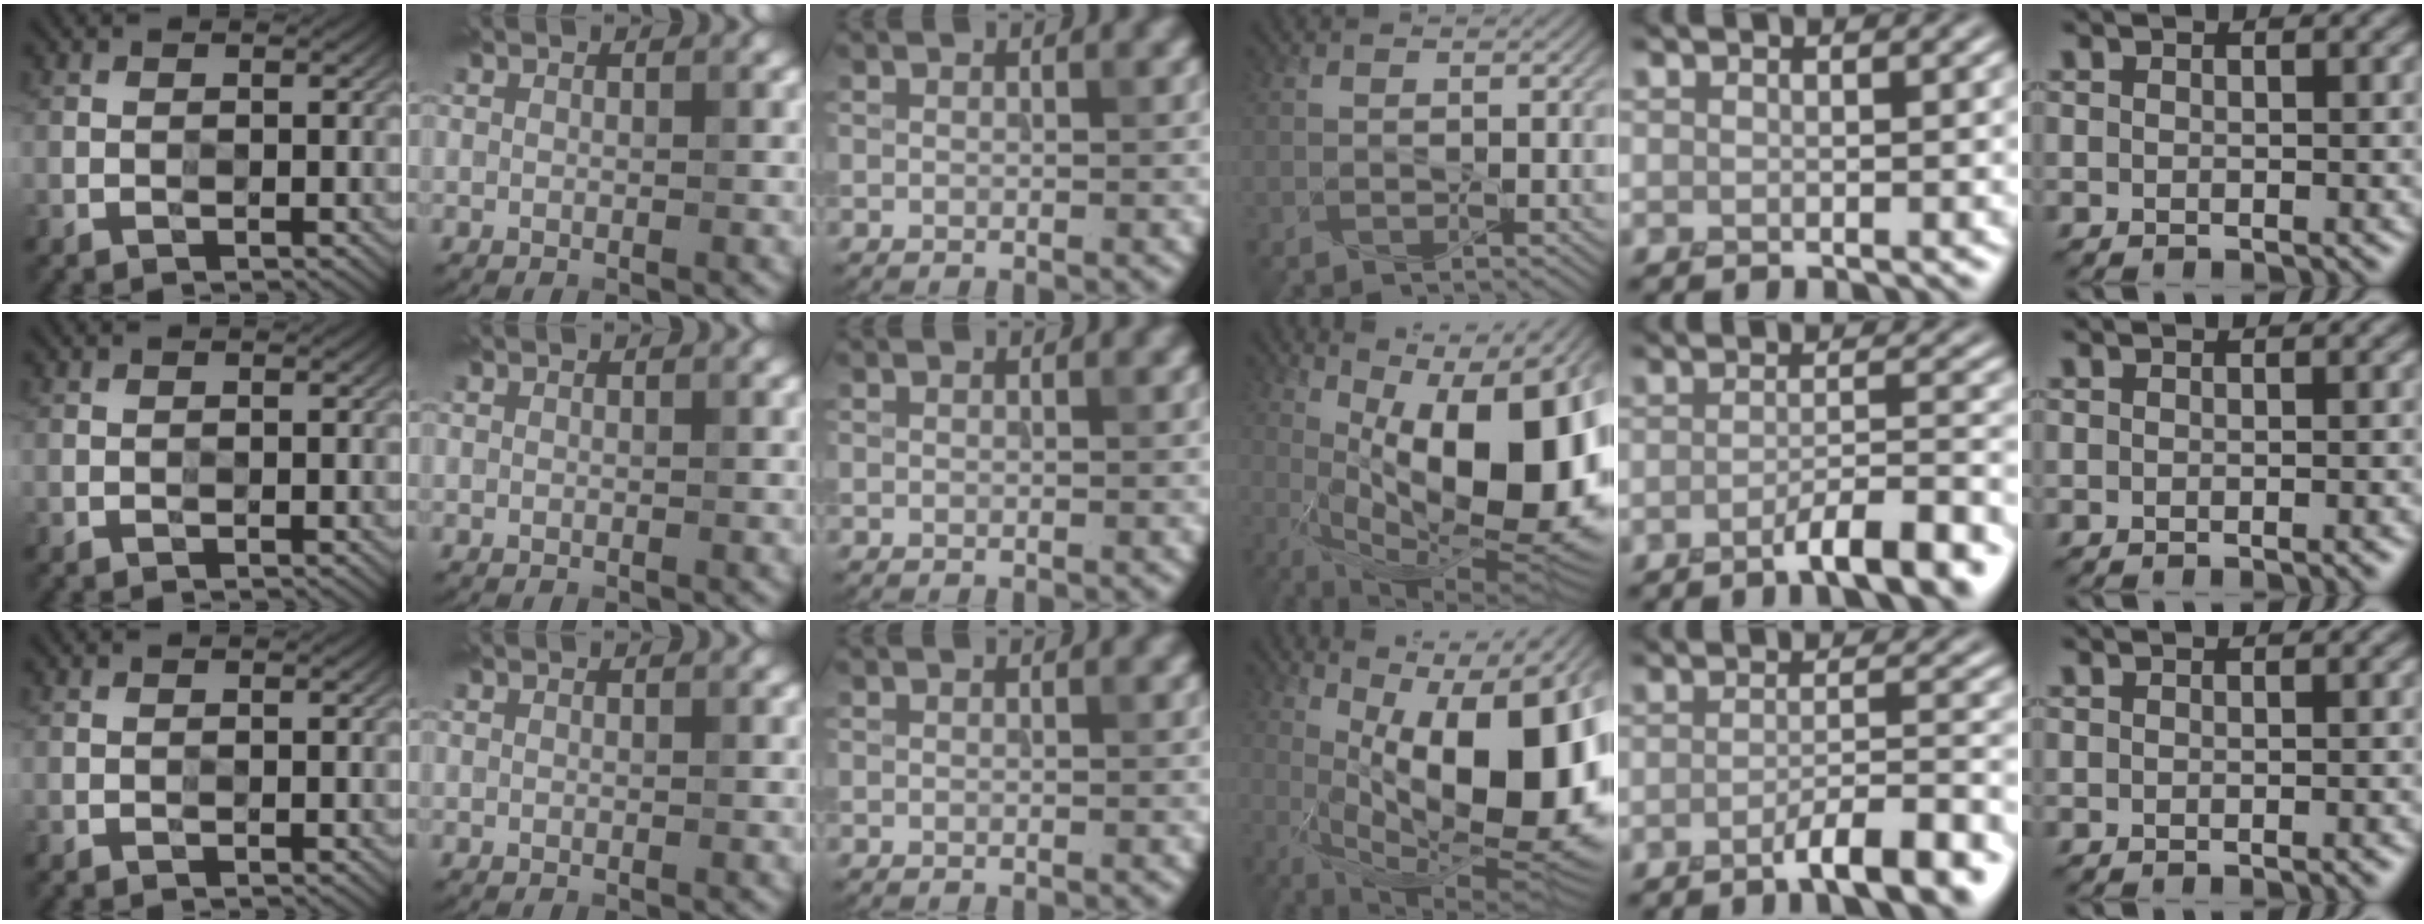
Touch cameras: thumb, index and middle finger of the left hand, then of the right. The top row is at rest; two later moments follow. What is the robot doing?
{"motion": "press", "object": "syringe"}